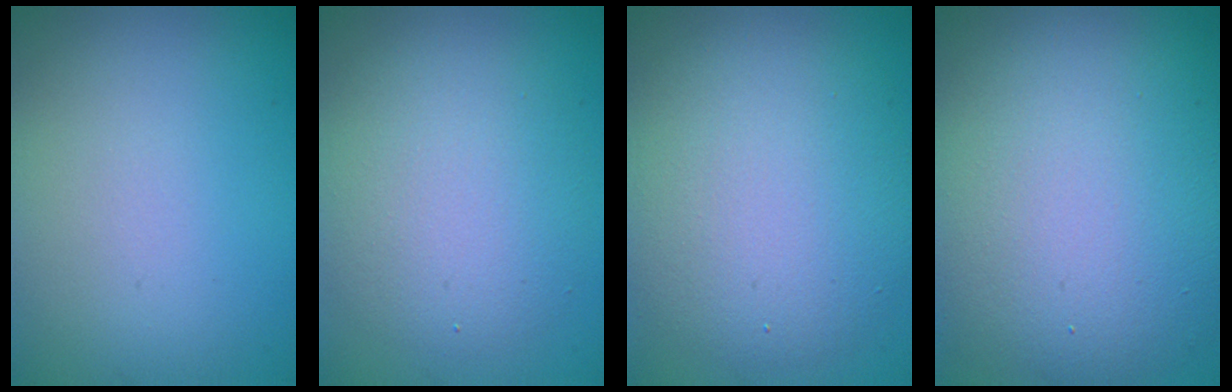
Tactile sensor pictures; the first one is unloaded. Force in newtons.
{"total": 5.3, "press": 5.3, "slide": 0.0}
{"total": 8.0, "press": 7.9, "slide": 0.8}
{"total": 13.1, "press": 13.1, "slide": 0.2}